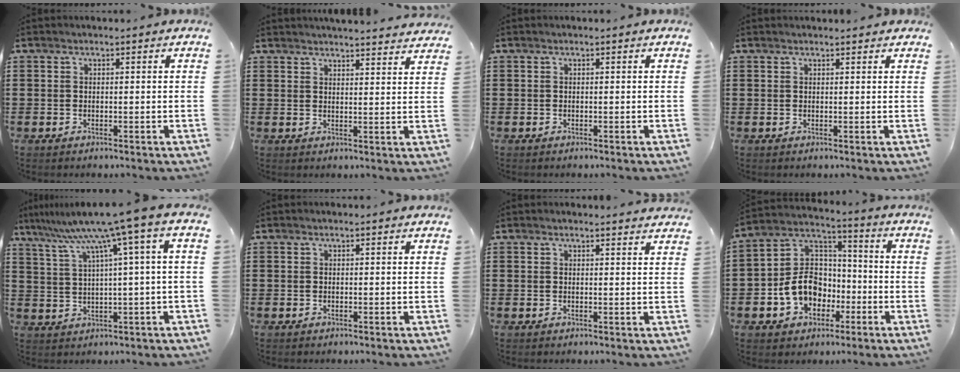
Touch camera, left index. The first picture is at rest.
{"total": 3.3, "force": [3.3, -0.3, 0.2], "torque": [-0.006, -0.018, 0.058]}
{"total": 0.0}
{"total": 0.9, "force": [0.9, 0.0, 0.3], "torque": [-0.007, -0.001, 0.017]}
{"total": 8.2, "force": [4.6, -1.1, 6.7], "torque": [-0.144, -0.033, 0.070]}
{"total": 0.0}
{"total": 1.3, "force": [1.3, -0.1, 0.3], "torque": [-0.008, -0.001, 0.026]}
{"total": 9.5, "force": [-3.5, 7.9, 4.0], "torque": [-0.115, 0.018, -0.068]}